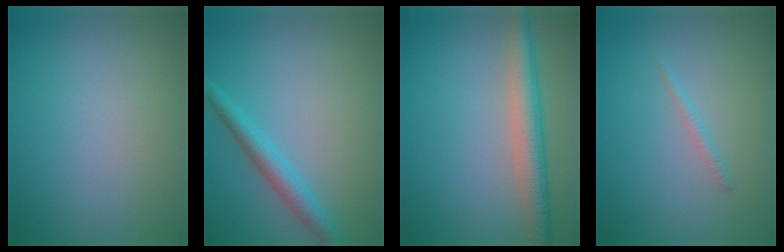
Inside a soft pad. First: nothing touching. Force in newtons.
{"total": 2.9, "press": 2.9, "slide": 0.1}
{"total": 4.3, "press": 4.3, "slide": 0.3}
{"total": 0.8, "press": 0.8, "slide": 0.0}